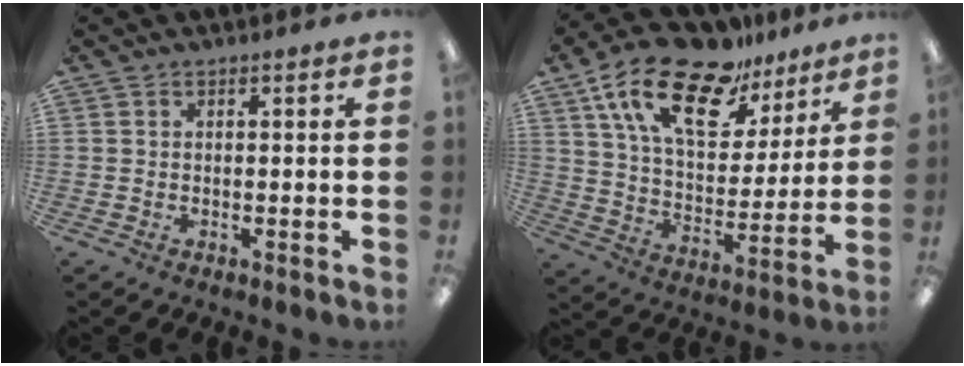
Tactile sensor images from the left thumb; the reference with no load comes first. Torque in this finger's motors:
{"motor_torque": [0.47, 0.52, 1.45, -1.32, 0.42]}